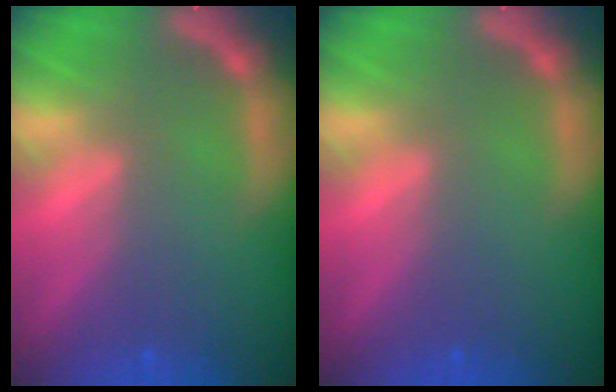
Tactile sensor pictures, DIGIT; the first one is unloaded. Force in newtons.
{"total": 0.0}